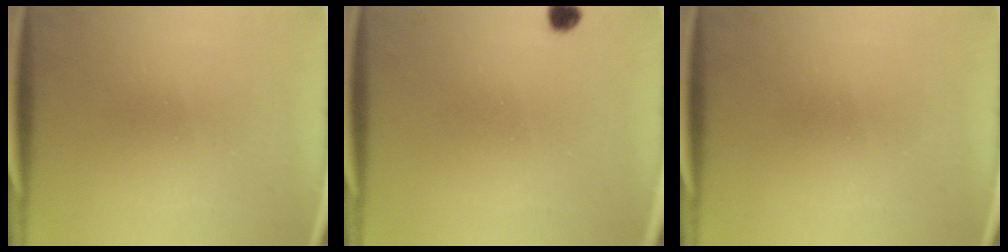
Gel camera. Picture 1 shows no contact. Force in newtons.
{"total": 1.8}
{"total": 0.0}